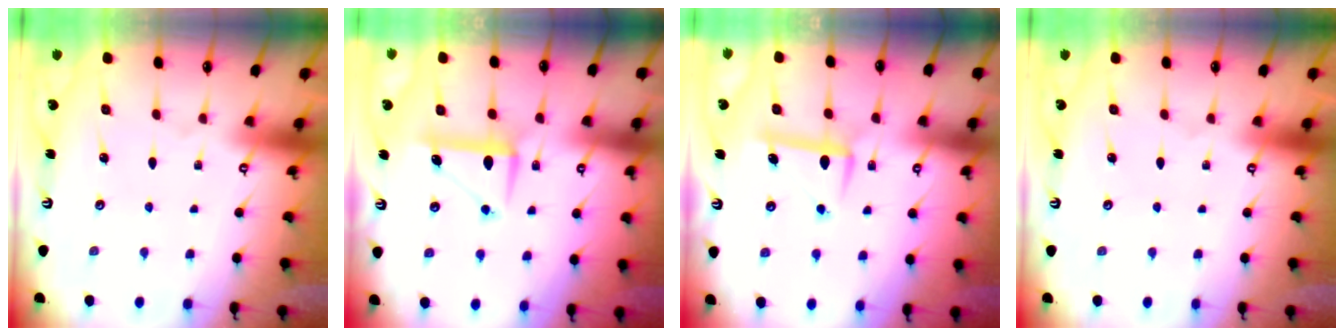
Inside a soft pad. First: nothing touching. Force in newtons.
{"total": 7.7, "press": 7.6, "slide": 0.7}
{"total": 8.1, "press": 8.0, "slide": 1.6}
{"total": 0.0}